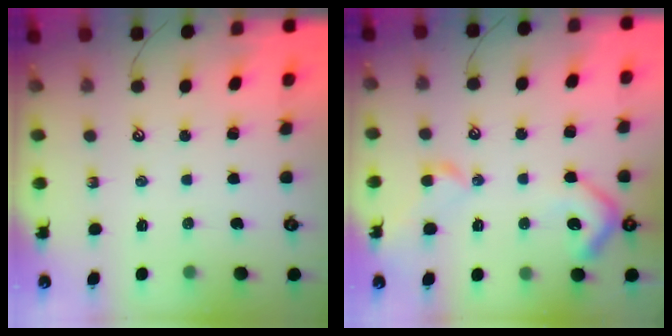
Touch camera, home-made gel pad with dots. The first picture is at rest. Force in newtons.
{"total": 7.9, "press": 7.8, "slide": 1.1}